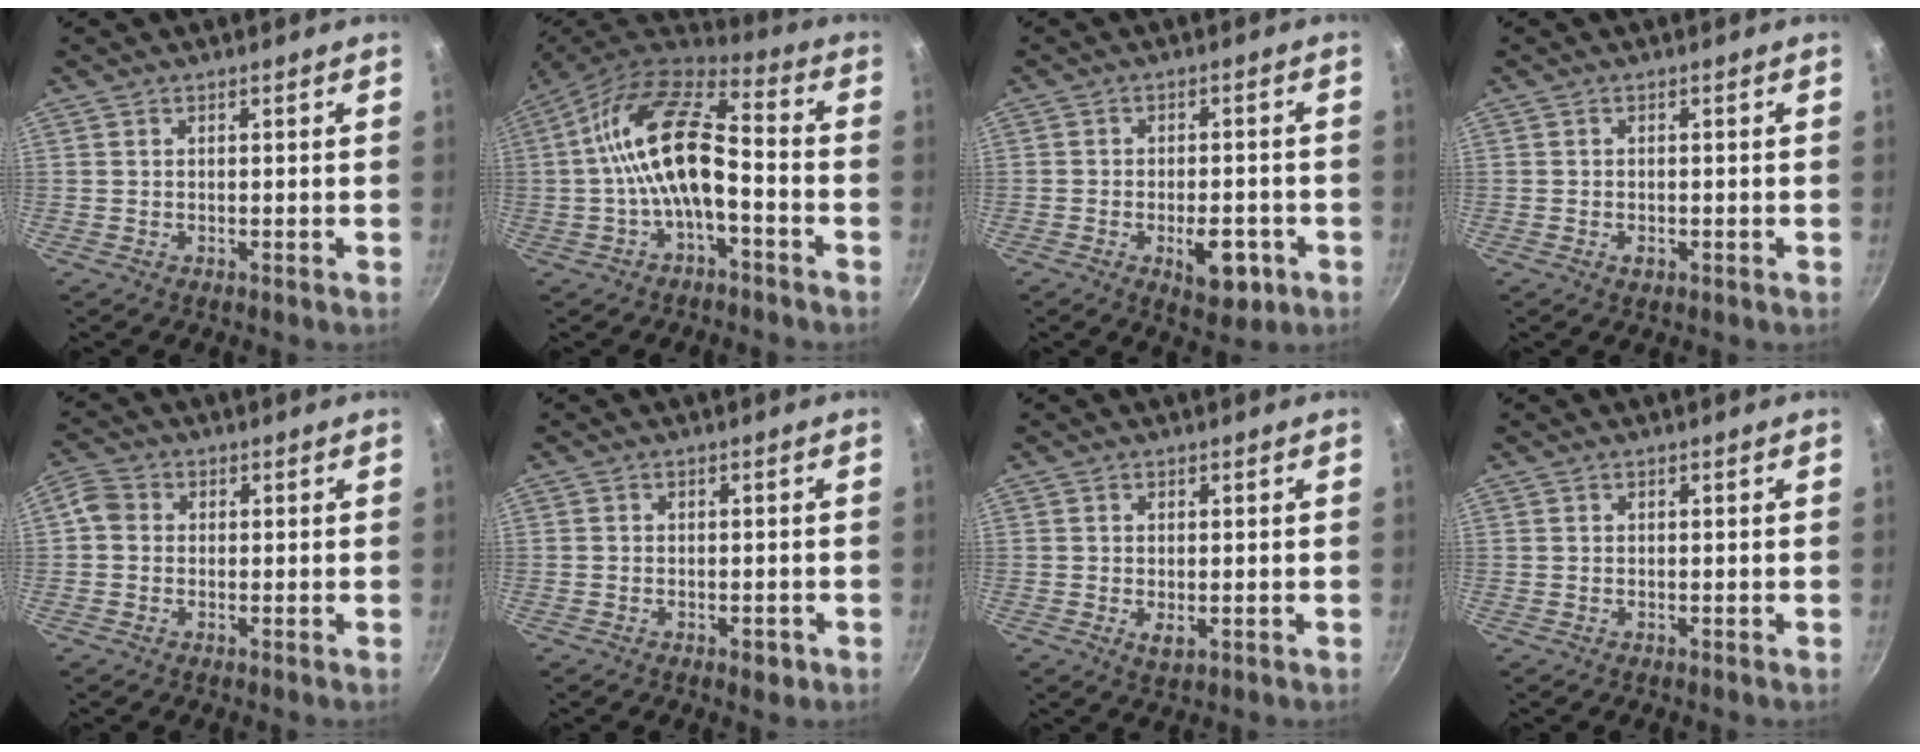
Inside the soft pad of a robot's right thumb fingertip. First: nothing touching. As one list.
[{"total": 15.3, "force": [-2.7, 6.9, 13.4], "torque": [-0.242, 0.050, -0.063]}, {"total": 8.2, "force": [-3.1, 4.2, 6.3], "torque": [-0.058, 0.013, -0.034]}, {"total": 1.4, "force": [-0.5, 0.9, 1.0], "torque": [-0.016, 0.000, -0.008]}, {"total": 3.7, "force": [-0.1, 3.3, 1.7], "torque": [-0.029, 0.008, -0.018]}, {"total": 2.4, "force": [-1.2, 1.3, 1.6], "torque": [-0.020, 0.010, -0.012]}, {"total": 2.5, "force": [-0.4, 1.2, 2.1], "torque": [-0.037, -0.009, -0.002]}, {"total": 0.0}]